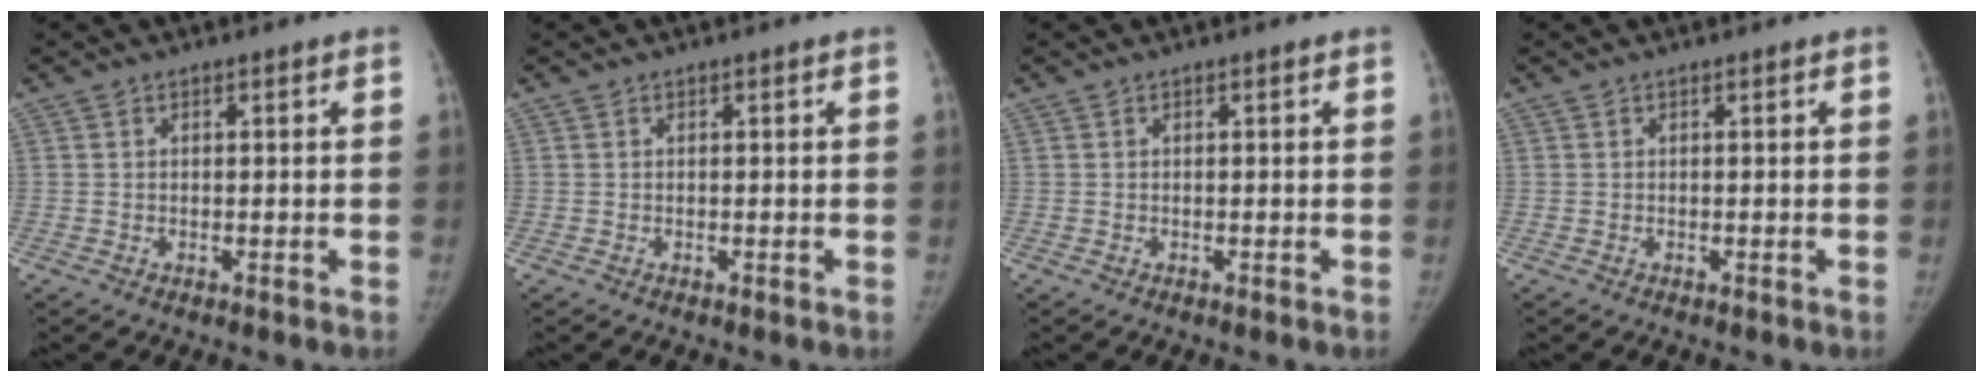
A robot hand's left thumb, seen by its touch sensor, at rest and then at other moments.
{"total": 0.0}
{"total": 0.0}
{"total": 0.0}